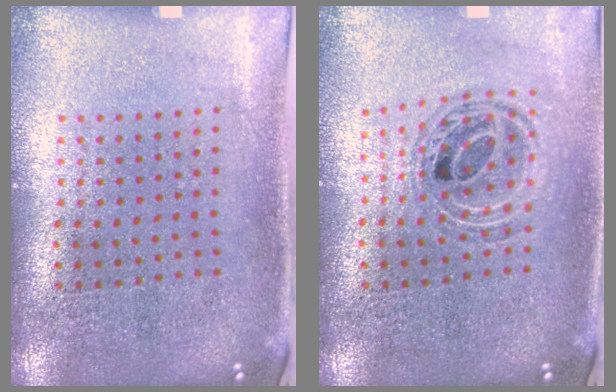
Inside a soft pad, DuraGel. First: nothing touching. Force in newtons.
{"total": 0.7, "press": 0.7, "slide": 0.2}